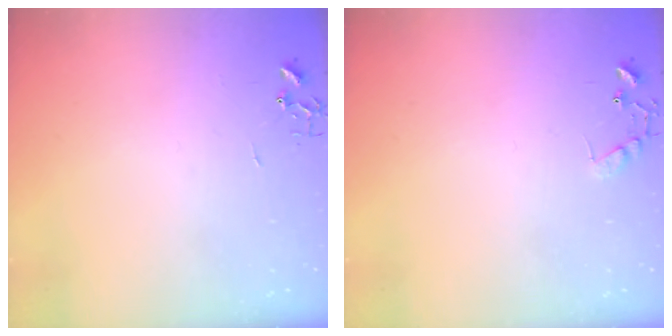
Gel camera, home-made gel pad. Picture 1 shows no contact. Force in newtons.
{"total": 6.8, "press": 6.8, "slide": 0.5}